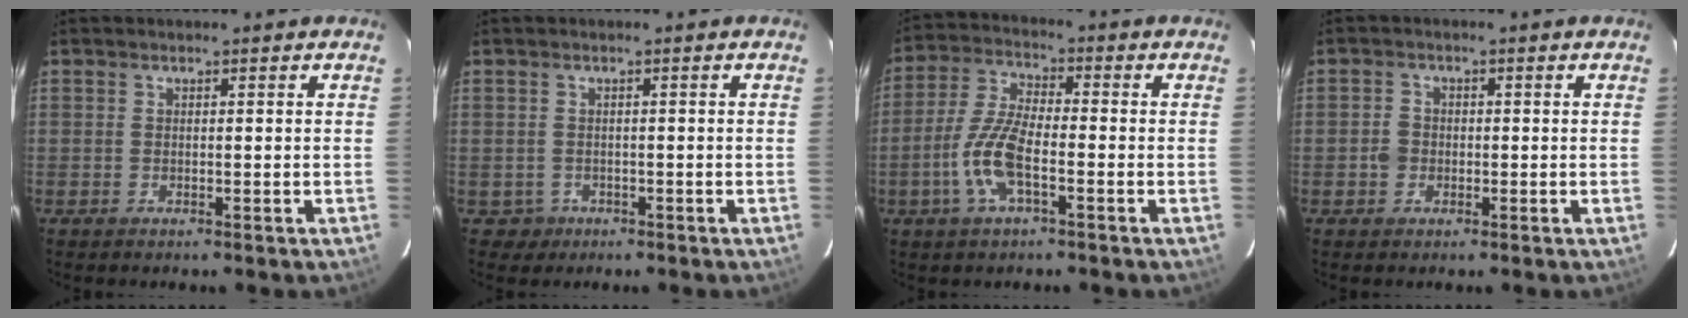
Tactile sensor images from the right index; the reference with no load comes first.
{"total": 2.3, "force": [-0.8, 2.2, 0.2], "torque": [-0.007, 0.003, -0.005]}
{"total": 9.8, "force": [-3.4, 3.2, 8.6], "torque": [-0.187, 0.002, -0.070]}
{"total": 2.5, "force": [-0.7, 2.3, 0.7], "torque": [-0.015, 0.006, -0.014]}